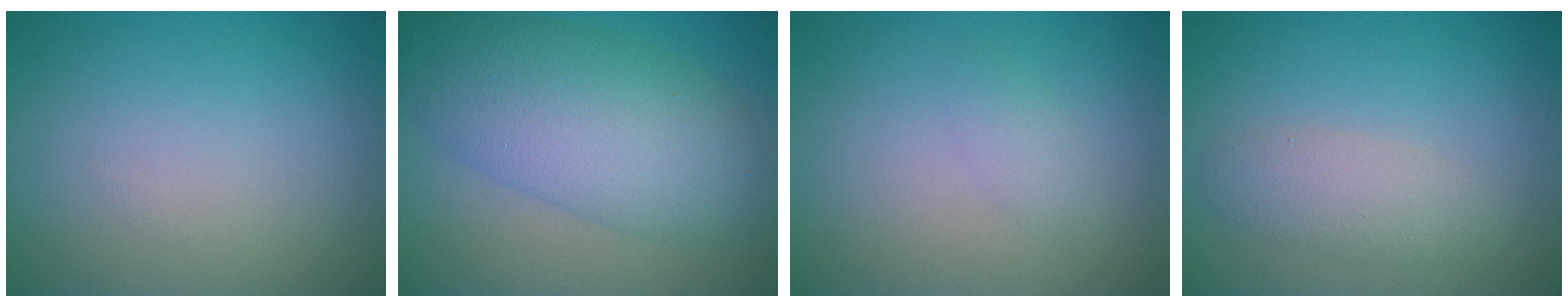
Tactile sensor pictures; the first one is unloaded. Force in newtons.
{"total": 9.3, "press": 9.3, "slide": 0.2}
{"total": 1.1, "press": 1.1, "slide": 0.0}
{"total": 2.4, "press": 2.4, "slide": 0.1}